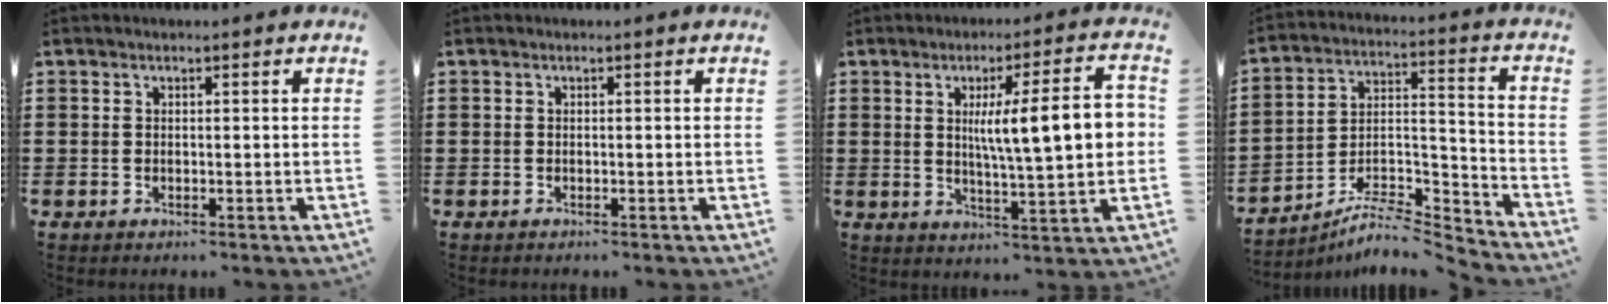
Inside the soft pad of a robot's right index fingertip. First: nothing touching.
{"total": 0.0}
{"total": 11.4, "force": [1.8, 2.1, 11.0], "torque": [-0.178, 0.000, 0.021]}
{"total": 7.1, "force": [-6.4, 1.3, 2.6], "torque": [-0.041, 0.007, -0.128]}